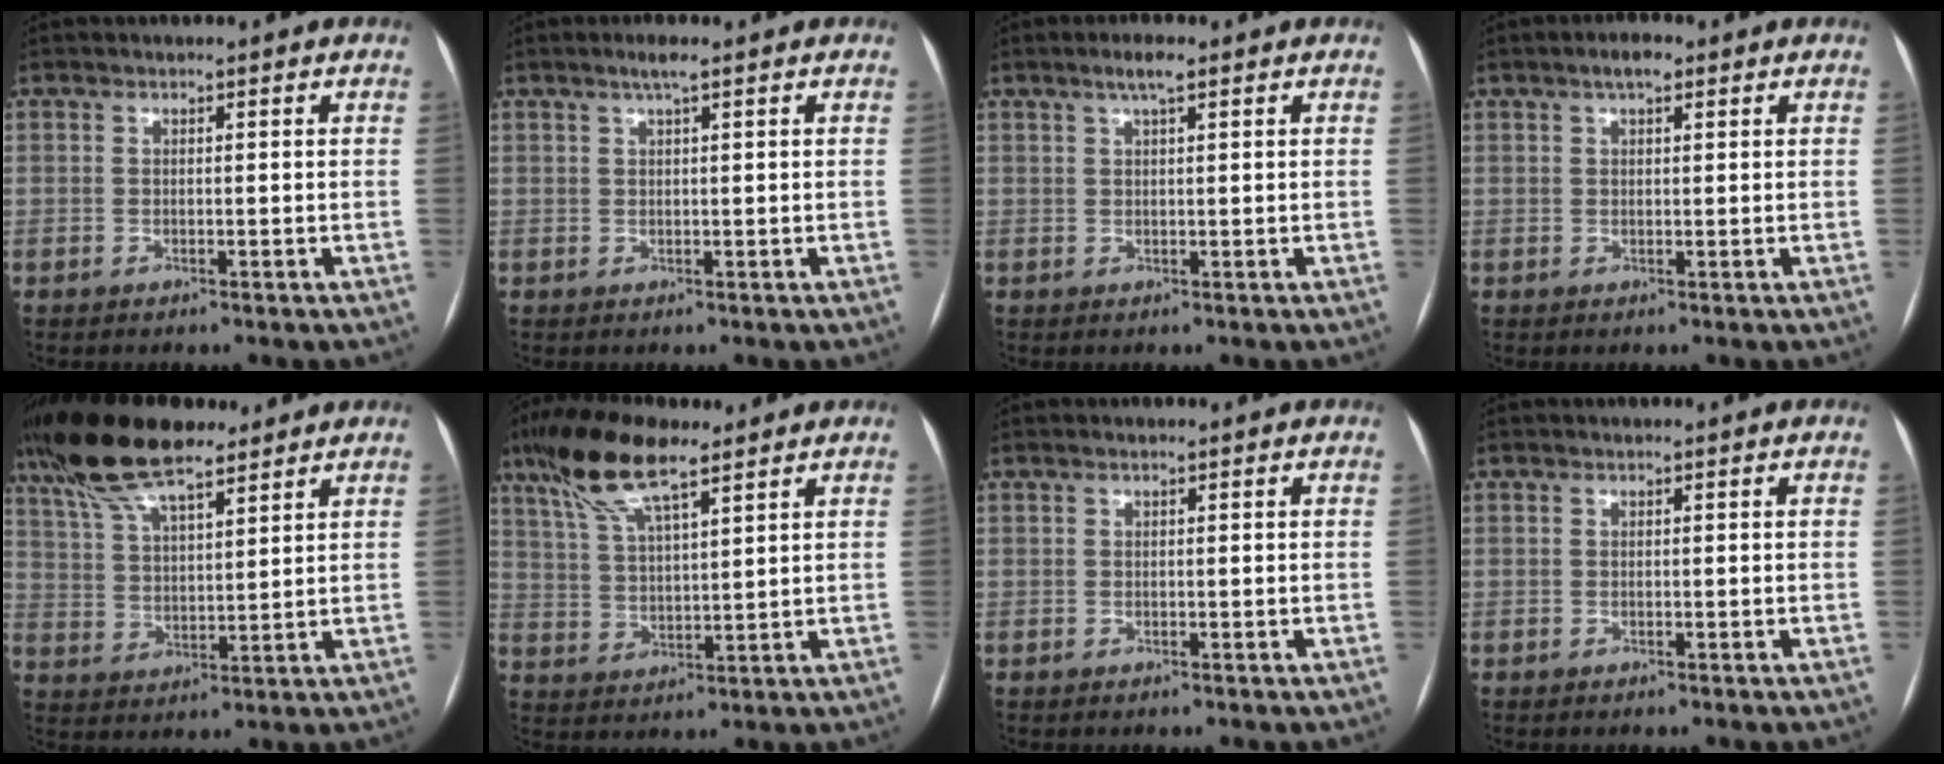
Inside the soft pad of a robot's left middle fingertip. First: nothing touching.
{"total": 2.0, "force": [1.3, 0.0, 1.5], "torque": [-0.033, 0.007, 0.024]}
{"total": 2.7, "force": [1.7, 0.3, 2.1], "torque": [-0.043, 0.008, 0.030]}
{"total": 2.8, "force": [1.7, 1.0, 2.0], "torque": [-0.034, 0.011, 0.025]}
{"total": 14.1, "force": [11.0, 3.5, 8.0], "torque": [-0.166, 0.031, 0.205]}
{"total": 11.5, "force": [7.9, 2.3, 8.0], "torque": [-0.164, 0.021, 0.150]}
{"total": 0.0}
{"total": 0.0}